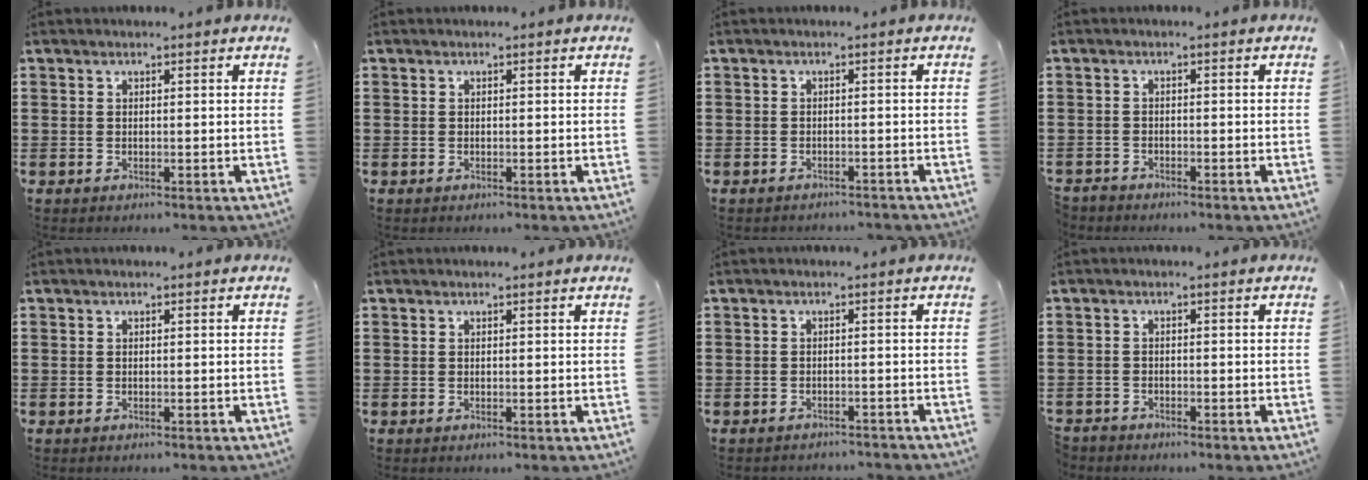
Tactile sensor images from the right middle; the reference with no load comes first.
{"total": 0.0}
{"total": 1.2, "force": [-1.2, 0.1, -0.1], "torque": [-0.002, 0.001, -0.027]}
{"total": 1.4, "force": [-1.3, 0.3, -0.2], "torque": [0.001, 0.004, -0.032]}
{"total": 0.0}
{"total": 0.0}
{"total": 1.5, "force": [-1.5, 0.1, -0.1], "torque": [-0.004, 0.000, -0.034]}
{"total": 1.4, "force": [-1.3, 0.3, -0.2], "torque": [0.001, 0.004, -0.030]}